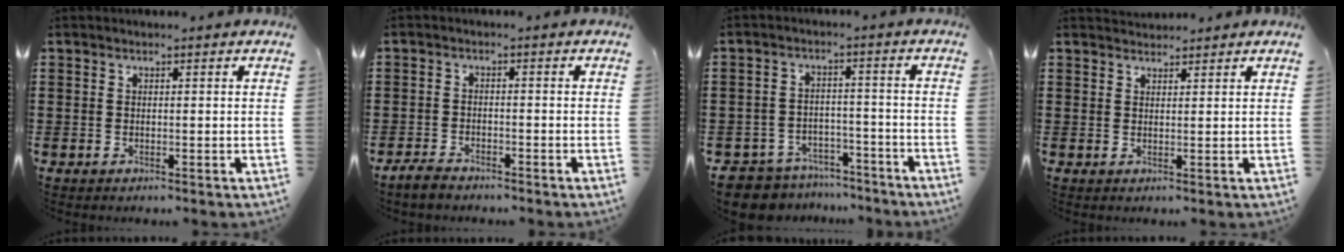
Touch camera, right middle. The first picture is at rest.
{"total": 2.3, "force": [-2.1, 0.8, 0.4], "torque": [-0.019, 0.003, -0.046]}
{"total": 6.4, "force": [-6.2, 1.4, 0.0], "torque": [-0.020, 0.010, -0.131]}
{"total": 1.7, "force": [1.6, 0.2, -0.3], "torque": [0.001, 0.003, 0.032]}